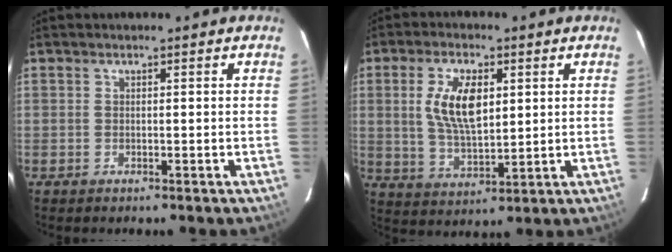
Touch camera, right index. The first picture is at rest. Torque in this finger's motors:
{"motor_torque": [0.67, 0.09, 0.37, 0.10]}